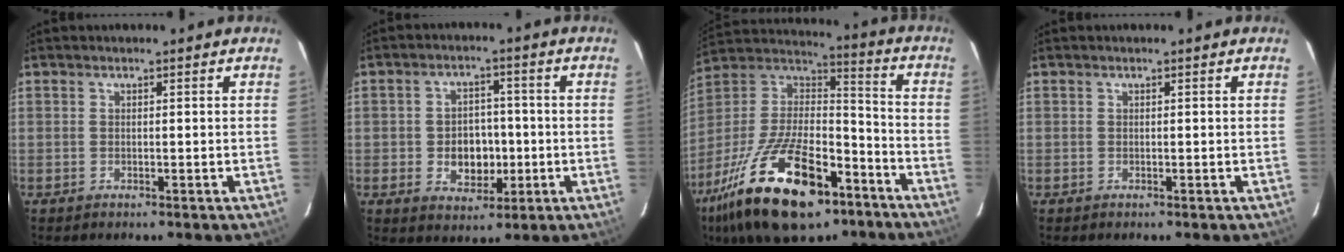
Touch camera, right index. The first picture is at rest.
{"total": 7.5, "force": [-1.5, 5.8, 4.6], "torque": [-0.092, 0.008, -0.011]}
{"total": 27.4, "force": [-15.8, 12.0, 18.9], "torque": [-0.372, -0.021, -0.260]}
{"total": 0.0}